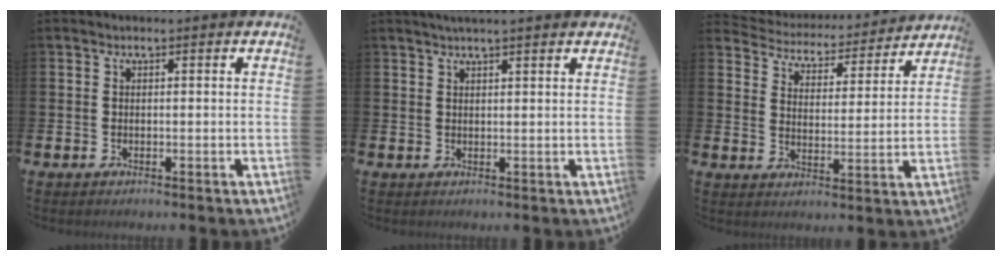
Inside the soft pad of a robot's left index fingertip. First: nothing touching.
{"total": 2.1, "force": [2.0, -0.2, 0.6], "torque": [-0.013, -0.004, 0.037]}
{"total": 4.6, "force": [4.4, 1.2, 0.2], "torque": [-0.029, -0.044, 0.069]}